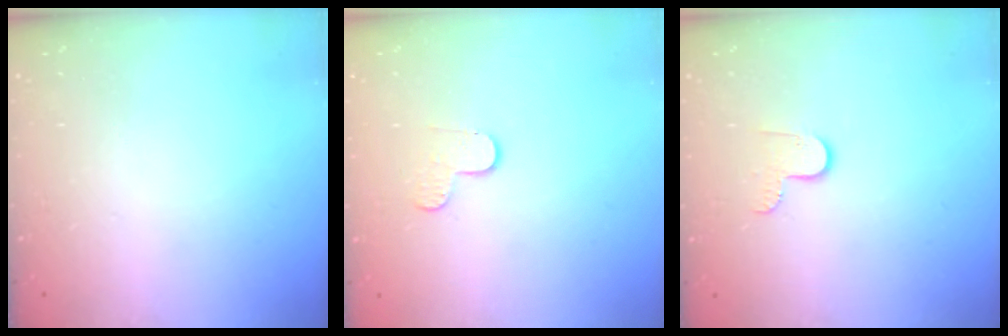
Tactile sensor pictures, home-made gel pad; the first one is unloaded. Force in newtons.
{"total": 6.2, "press": 6.2, "slide": 0.6}
{"total": 5.2, "press": 5.2, "slide": 0.5}